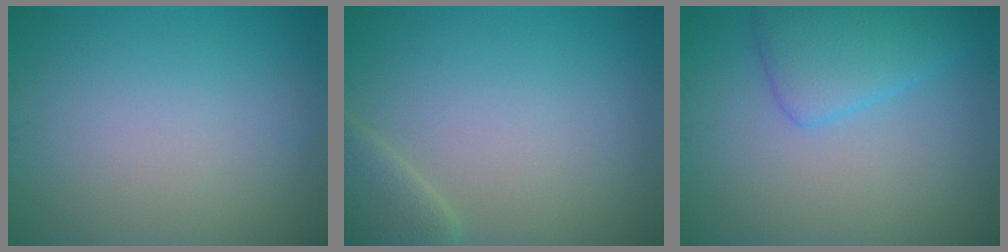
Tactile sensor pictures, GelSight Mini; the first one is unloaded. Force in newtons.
{"total": 2.5, "press": 2.5, "slide": 0.2}
{"total": 4.0, "press": 4.0, "slide": 0.1}